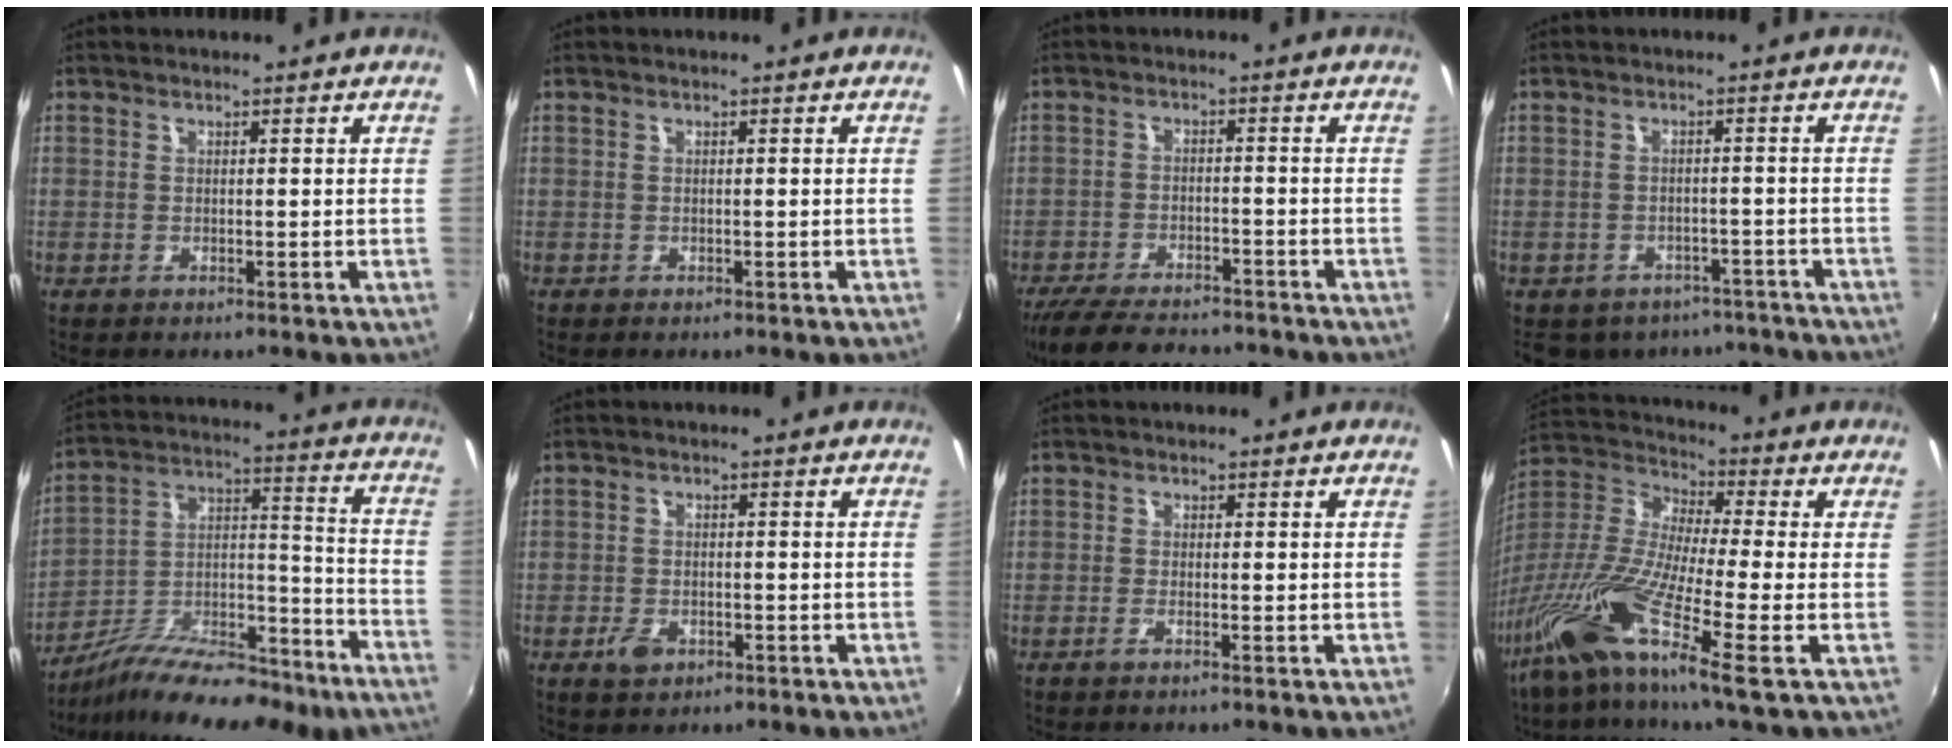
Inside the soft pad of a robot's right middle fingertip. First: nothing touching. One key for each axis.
{"total": 0.0}
{"total": 13.0, "fx": -11.1, "fy": 3.7, "fz": 5.8, "tx": -0.133, "ty": -0.026, "tz": -0.179}
{"total": 12.2, "fx": -9.2, "fy": 7.0, "fz": 3.9, "tx": -0.090, "ty": 0.005, "tz": -0.106}
{"total": 24.4, "fx": -16.6, "fy": 7.6, "fz": 16.1, "tx": -0.272, "ty": -0.018, "tz": -0.261}
{"total": 3.4, "fx": -1.8, "fy": 2.2, "fz": 1.9, "tx": -0.041, "ty": -0.005, "tz": -0.032}
{"total": 1.0, "fx": -0.7, "fy": -0.3, "fz": 0.7, "tx": -0.015, "ty": -0.003, "tz": -0.015}
{"total": 16.7, "fx": -9.5, "fy": 0.4, "fz": 13.7, "tx": -0.270, "ty": -0.035, "tz": -0.196}